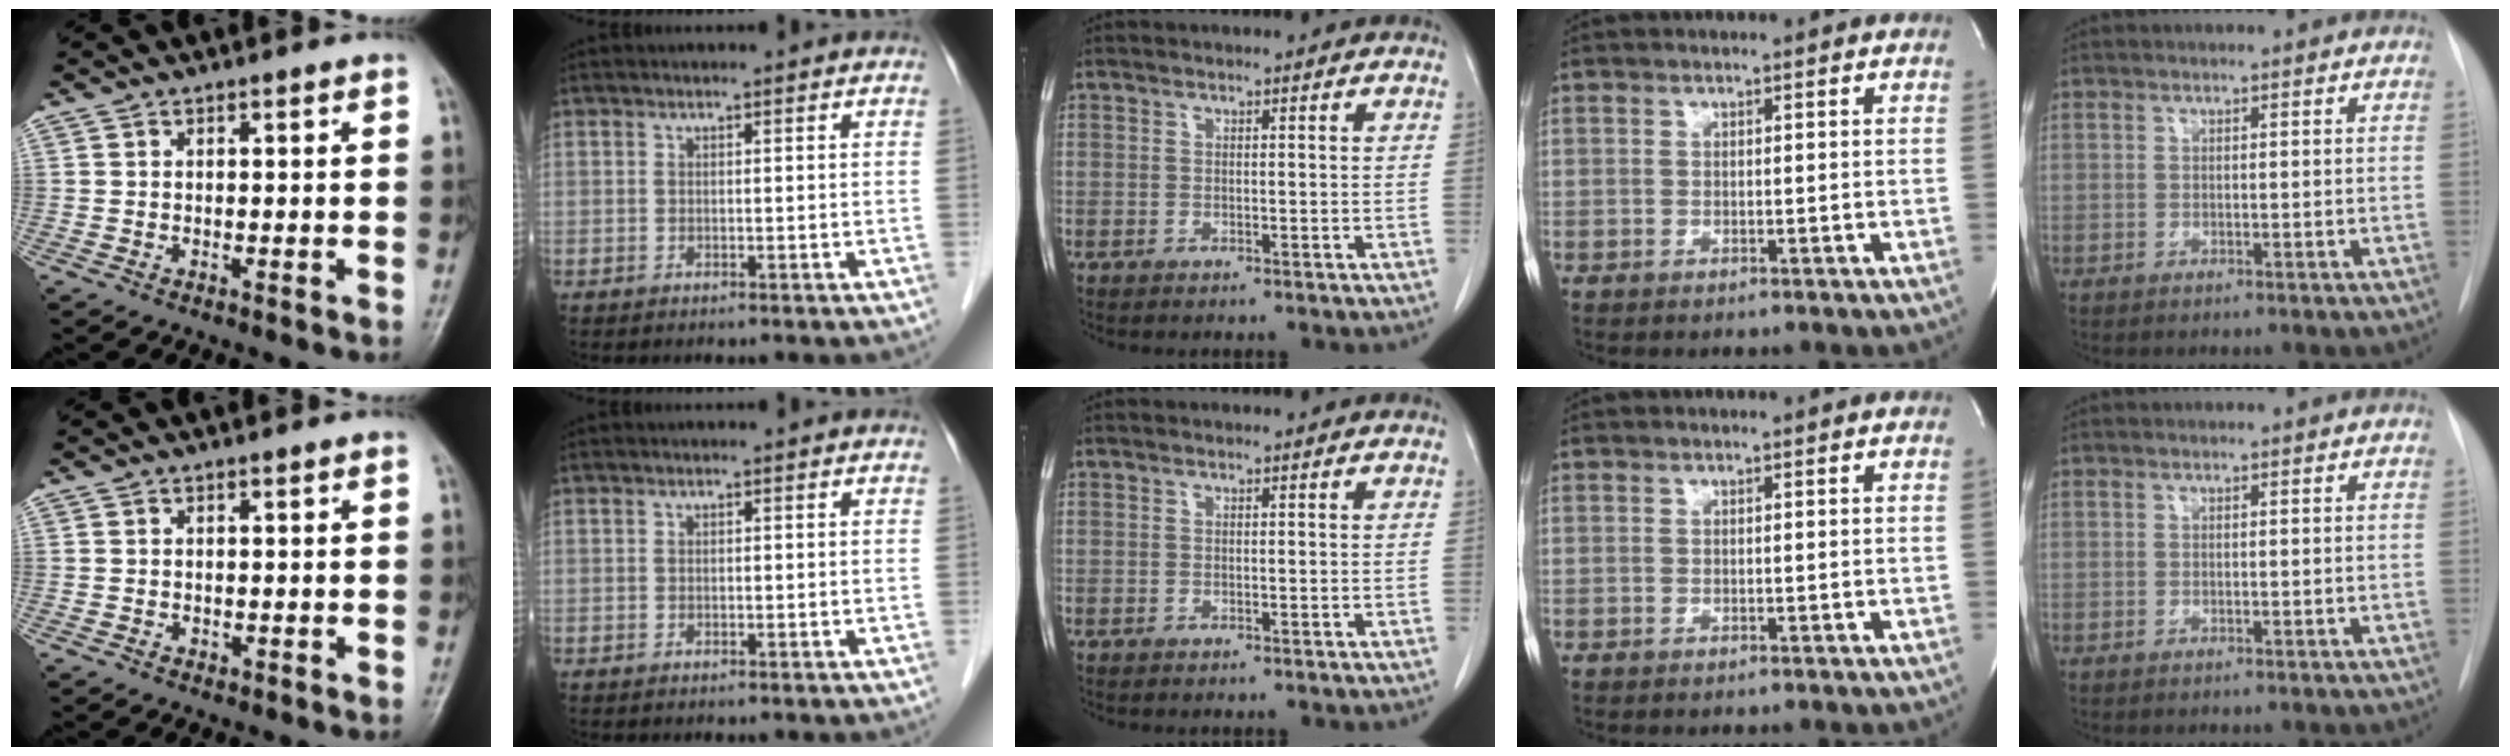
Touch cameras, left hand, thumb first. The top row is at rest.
{"thumb": {"total": 0.6, "force": [-0.1, 0.5, 0.3], "torque": [-0.003, 0.000, -0.001]}}